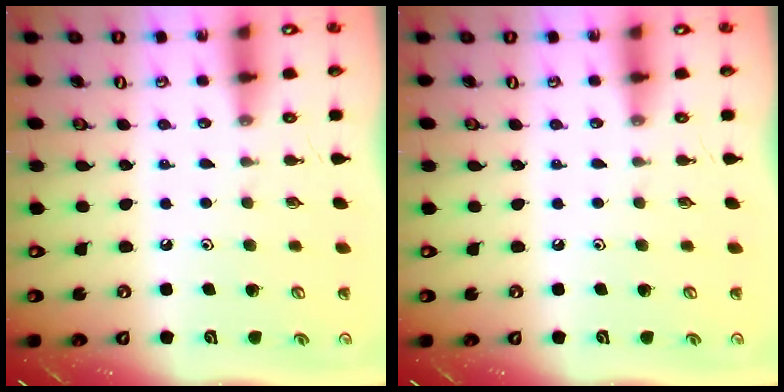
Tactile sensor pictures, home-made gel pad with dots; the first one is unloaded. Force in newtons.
{"total": 0.0}